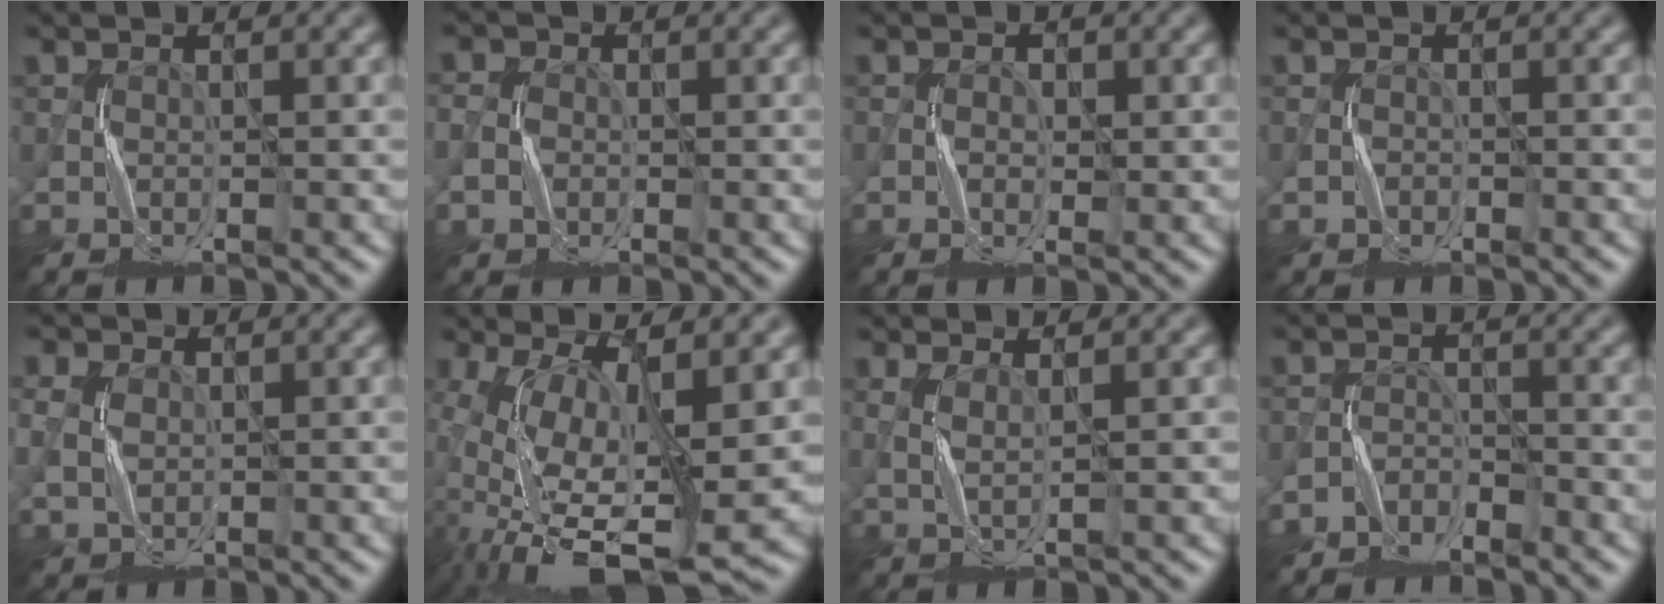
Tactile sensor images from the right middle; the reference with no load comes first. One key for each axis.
{"total": 1.8, "fx": -0.5, "fy": 1.6, "fz": 0.7, "tx": -0.020, "ty": -0.002, "tz": -0.008}
{"total": 1.1, "fx": -0.3, "fy": 0.7, "fz": 0.9, "tx": -0.011, "ty": 0.003, "tz": -0.008}
{"total": 0.7, "fx": -0.5, "fy": 0.5, "fz": 0.0, "tx": 0.001, "ty": 0.000, "tz": -0.011}
{"total": 2.0, "fx": 0.5, "fy": 1.6, "fz": 1.1, "tx": -0.036, "ty": 0.002, "tz": 0.013}
{"total": 14.6, "fx": -3.8, "fy": 5.8, "fz": 12.9, "tx": -0.266, "ty": -0.022, "tz": -0.052}
{"total": 1.2, "fx": 0.7, "fy": 0.1, "fz": 1.0, "tx": -0.027, "ty": -0.004, "tz": 0.015}
{"total": 2.1, "fx": -2.0, "fy": 0.6, "fz": -0.2, "tx": 0.003, "ty": 0.007, "tz": -0.043}